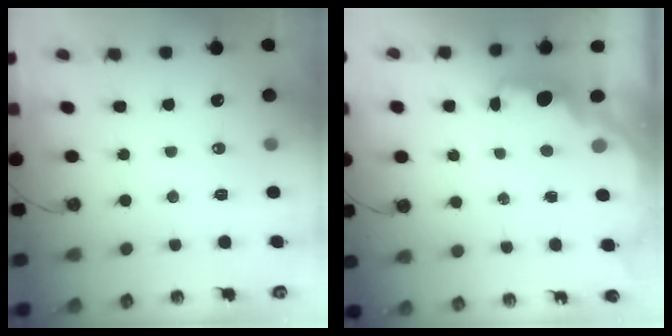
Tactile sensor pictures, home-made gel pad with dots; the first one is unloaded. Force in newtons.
{"total": 2.5, "press": 2.3, "slide": 0.8}